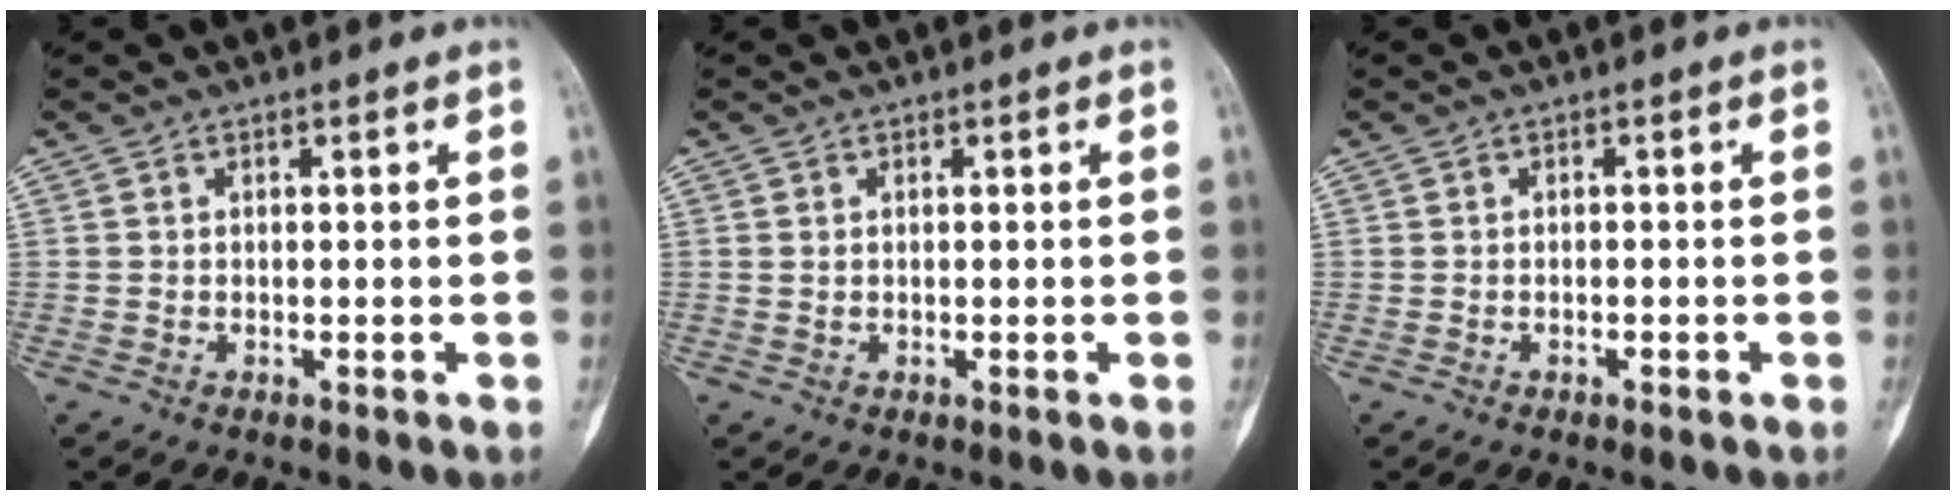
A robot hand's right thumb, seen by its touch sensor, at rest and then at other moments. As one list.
[{"total": 0.6, "force": [0.2, 0.4, 0.4], "torque": [-0.010, 0.001, 0.005]}, {"total": 1.0, "force": [-0.5, 0.3, 0.8], "torque": [-0.018, 0.007, -0.004]}]